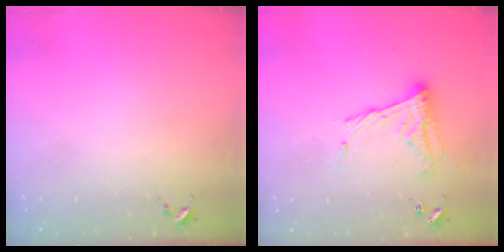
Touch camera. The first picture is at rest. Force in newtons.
{"total": 13.4, "press": 13.4, "slide": 0.5}